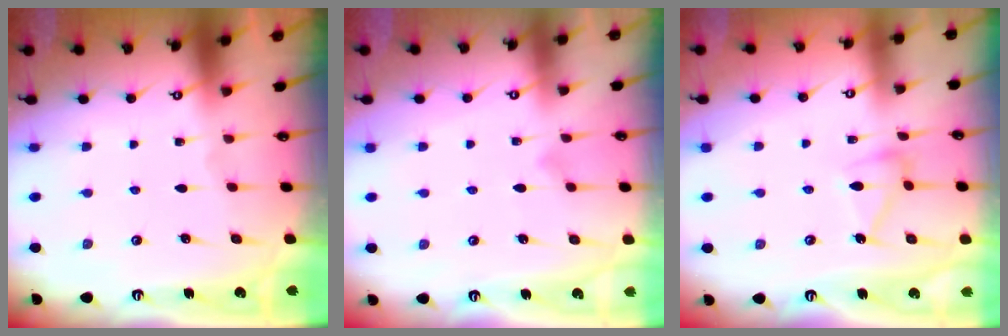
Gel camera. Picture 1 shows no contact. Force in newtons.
{"total": 7.7, "press": 7.7, "slide": 0.4}
{"total": 9.8, "press": 9.8, "slide": 0.5}